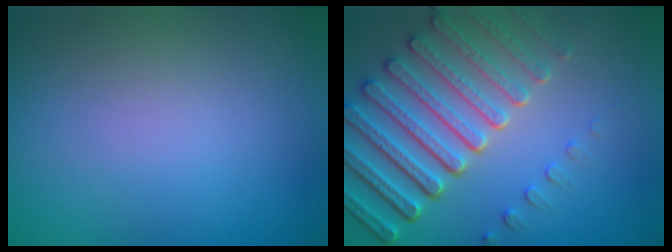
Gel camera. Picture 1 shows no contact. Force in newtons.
{"total": 7.9, "press": 5.7, "slide": 5.4}